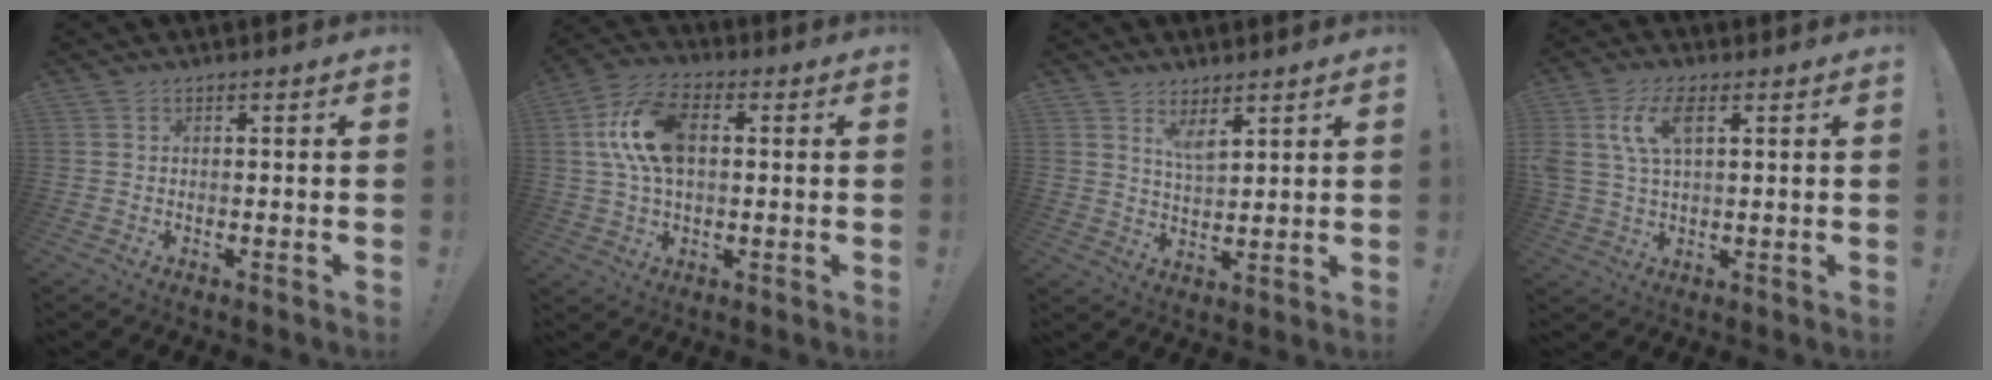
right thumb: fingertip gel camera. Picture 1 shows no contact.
{"total": 14.6, "force": [2.5, 8.8, 11.3], "torque": [-0.214, 0.008, 0.047]}
{"total": 5.9, "force": [4.2, 2.2, 3.6], "torque": [-0.068, -0.023, 0.074]}
{"total": 10.0, "force": [3.3, 5.2, 7.9], "torque": [-0.167, 0.004, 0.061]}